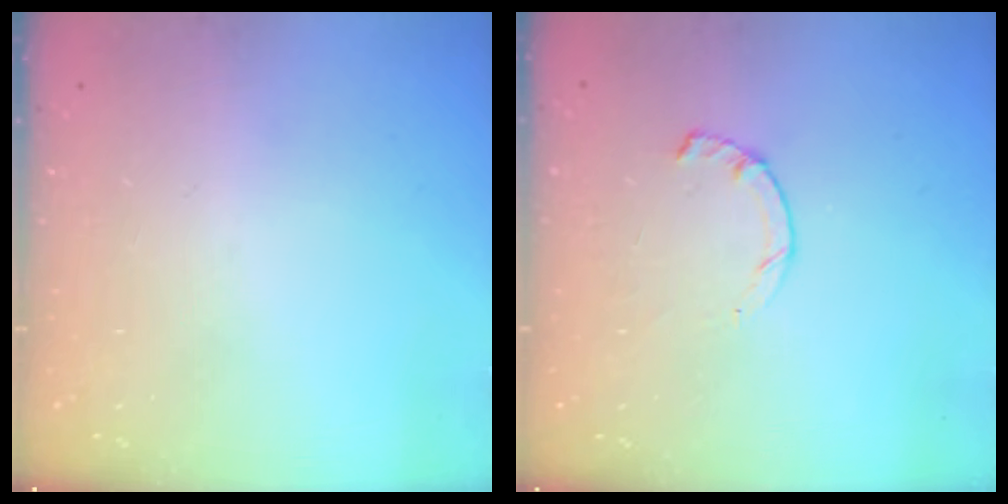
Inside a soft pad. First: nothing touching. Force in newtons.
{"total": 2.3, "press": 2.3, "slide": 0.4}